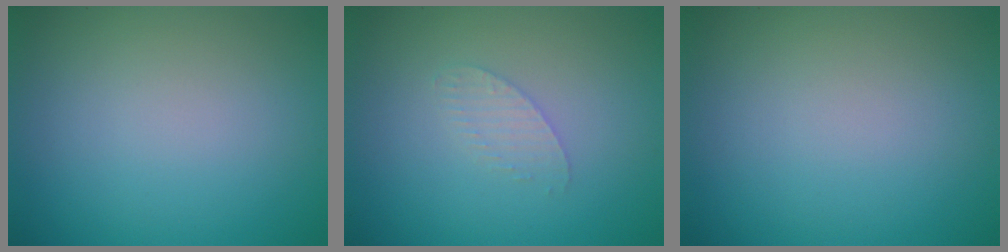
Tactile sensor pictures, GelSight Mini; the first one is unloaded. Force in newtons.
{"total": 1.4, "press": 1.4, "slide": 0.1}
{"total": 0.0}